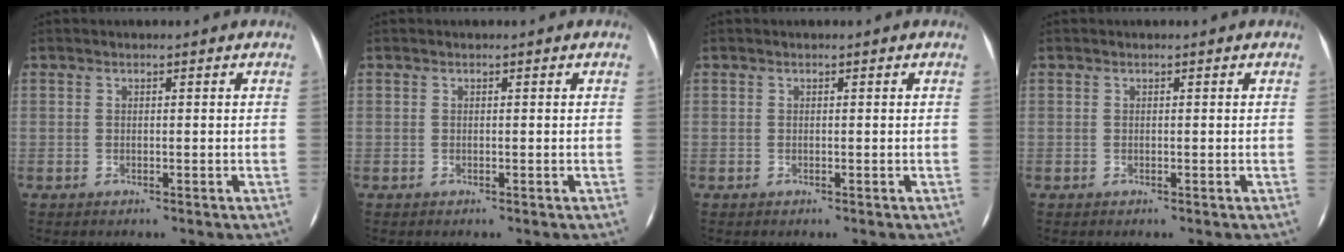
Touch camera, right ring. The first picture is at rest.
{"total": 0.0}
{"total": 0.0}
{"total": 0.0}